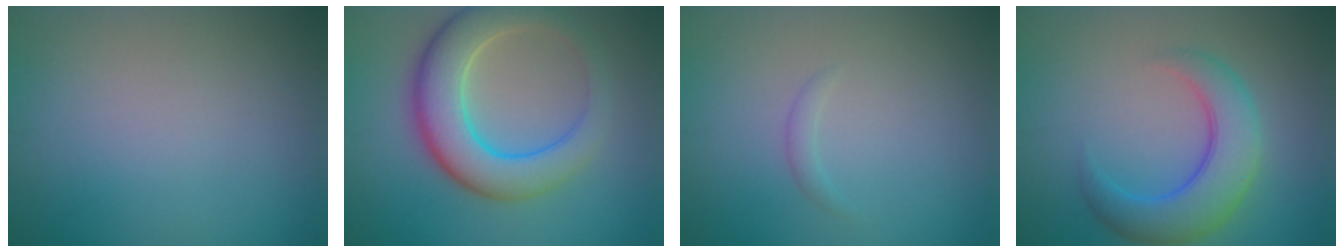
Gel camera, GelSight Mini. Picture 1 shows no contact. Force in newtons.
{"total": 7.7, "press": 7.7, "slide": 0.2}
{"total": 0.8, "press": 0.8, "slide": 0.1}
{"total": 5.8, "press": 5.8, "slide": 0.2}